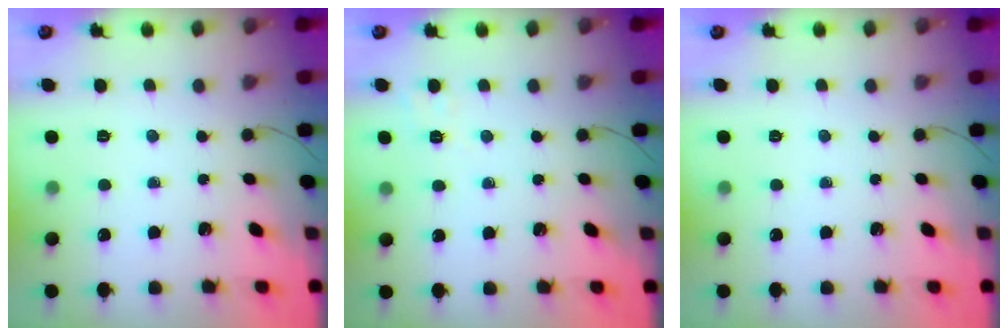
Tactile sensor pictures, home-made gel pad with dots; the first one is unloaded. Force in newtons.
{"total": 2.9, "press": 2.3, "slide": 1.9}
{"total": 0.0}